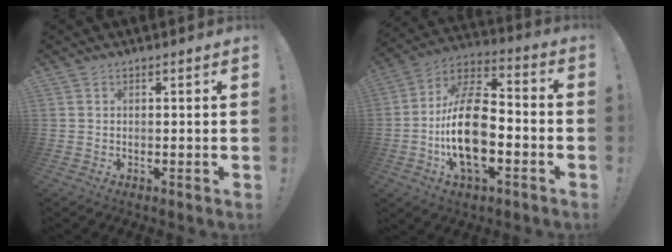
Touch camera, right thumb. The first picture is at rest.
{"total": 20.5, "force": [-4.3, 11.0, 16.7], "torque": [-0.324, 0.024, -0.068]}